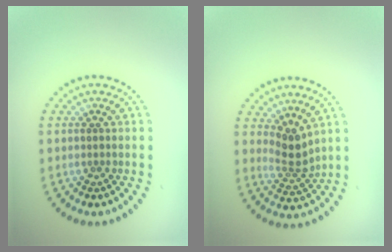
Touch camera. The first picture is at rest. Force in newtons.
{"total": 2.6, "press": 1.8, "slide": 1.8}